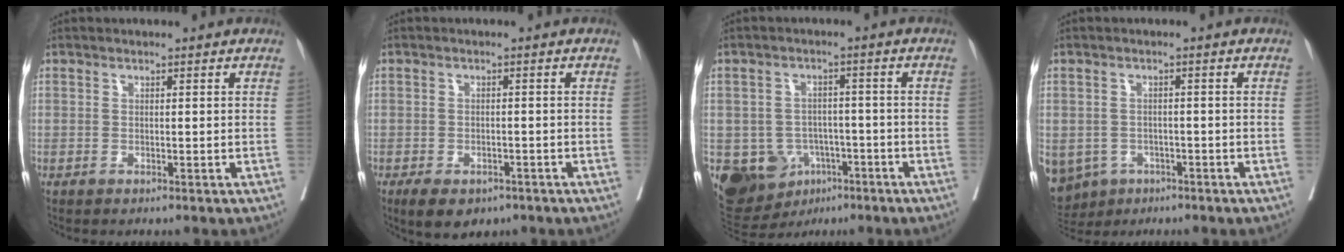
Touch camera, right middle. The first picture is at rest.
{"total": 6.8, "force": [-4.7, 3.5, 3.4], "torque": [-0.046, -0.002, -0.067]}
{"total": 12.2, "force": [-5.2, 10.1, 4.5], "torque": [-0.094, 0.017, -0.068]}
{"total": 11.5, "force": [-5.9, 9.3, 3.5], "torque": [-0.106, -0.004, -0.075]}